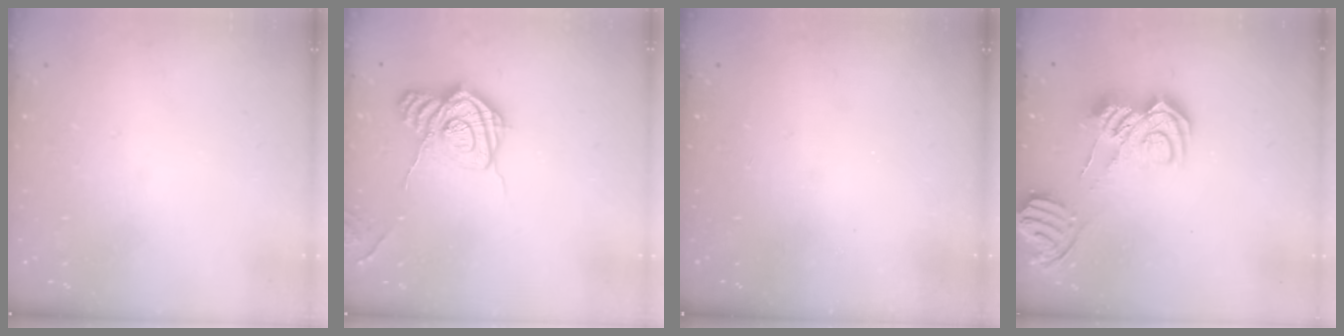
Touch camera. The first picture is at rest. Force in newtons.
{"total": 15.8, "press": 15.8, "slide": 0.8}
{"total": 2.3, "press": 2.2, "slide": 0.8}
{"total": 13.6, "press": 13.6, "slide": 1.5}